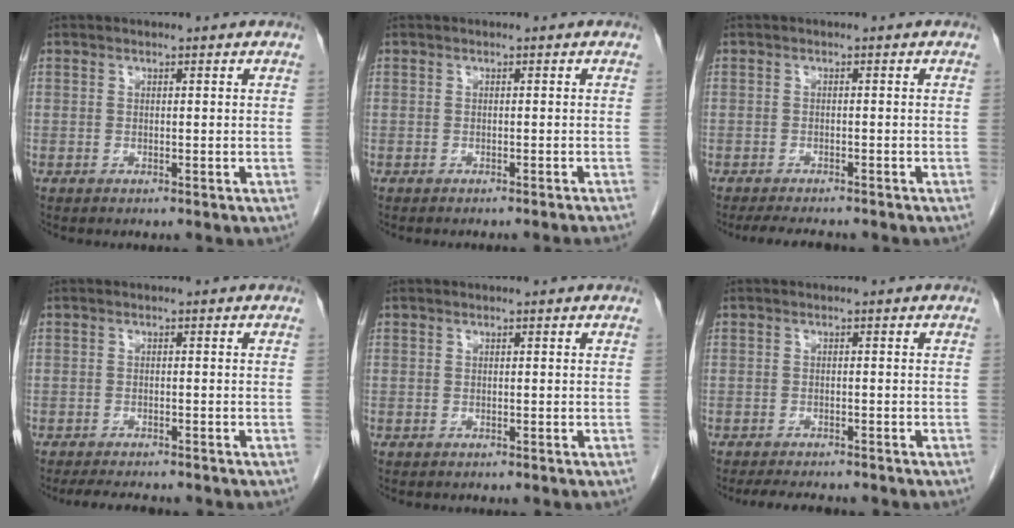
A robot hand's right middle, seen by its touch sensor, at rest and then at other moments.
{"total": 5.0, "force": [-4.6, -0.7, 1.8], "torque": [-0.013, -0.013, -0.054]}
{"total": 6.5, "force": [-5.8, 1.2, 2.8], "torque": [-0.039, -0.008, -0.084]}
{"total": 6.1, "force": [-5.4, 1.0, 2.6], "torque": [-0.035, -0.009, -0.079]}
{"total": 0.0}
{"total": 6.1, "force": [-5.4, 1.2, 2.5], "torque": [-0.034, -0.007, -0.077]}